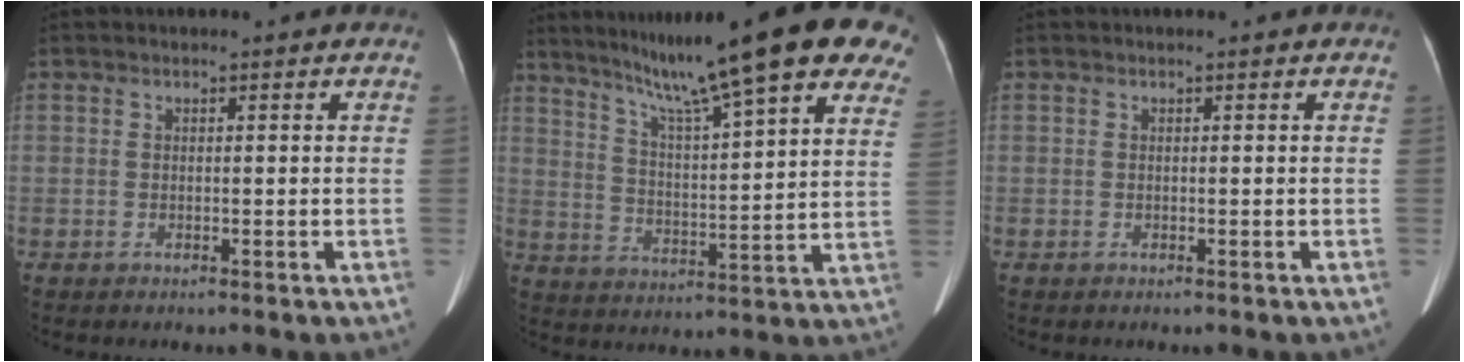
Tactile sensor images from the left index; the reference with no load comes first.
{"total": 25.1, "force": [18.4, 2.0, 17.0], "torque": [-0.265, 0.012, 0.254]}
{"total": 0.0}